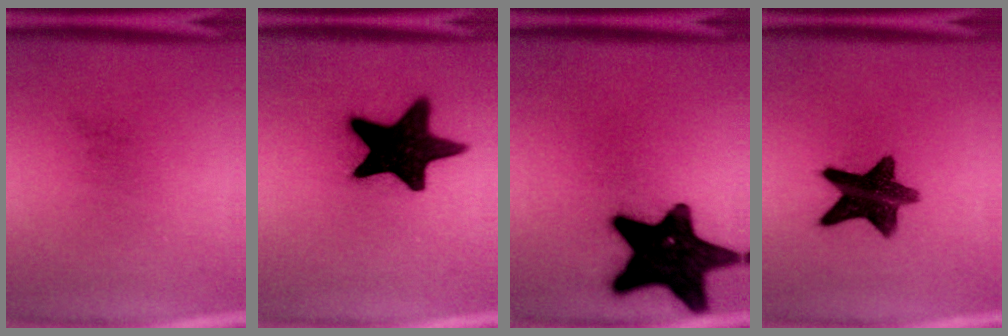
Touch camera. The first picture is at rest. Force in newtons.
{"total": 17.9}
{"total": 17.4}
{"total": 12.1}